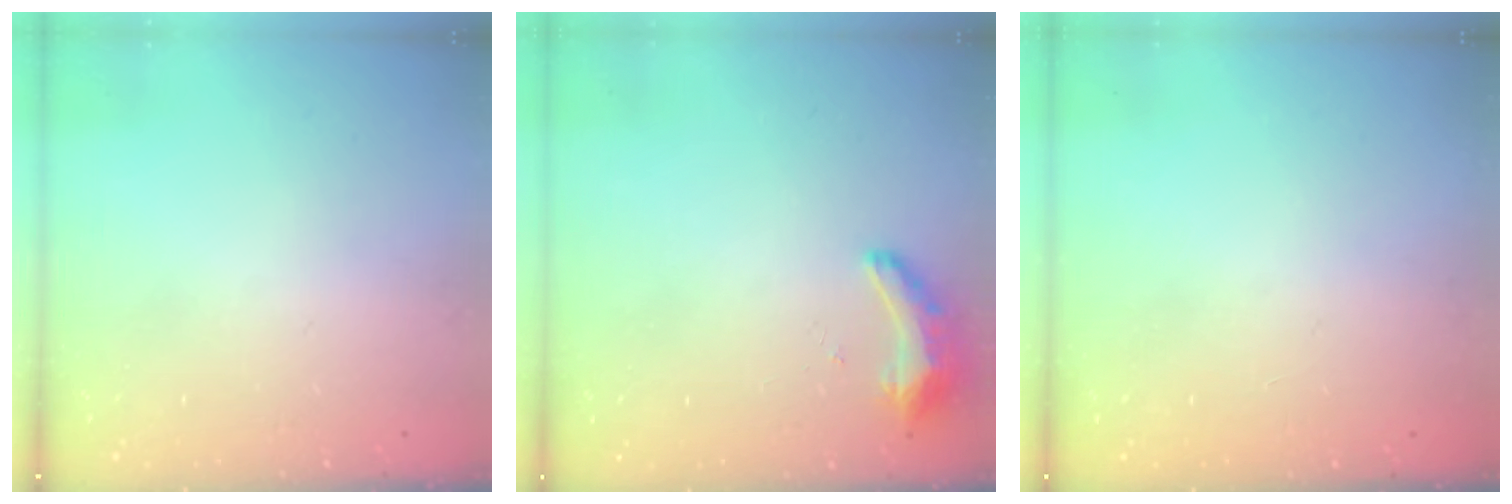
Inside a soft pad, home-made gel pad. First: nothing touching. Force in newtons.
{"total": 8.8, "press": 8.7, "slide": 1.3}
{"total": 0.0}